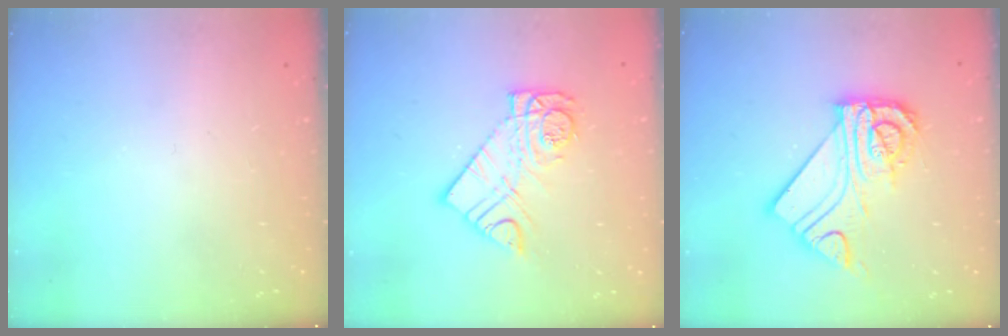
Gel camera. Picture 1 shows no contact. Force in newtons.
{"total": 11.7, "press": 11.7, "slide": 1.0}
{"total": 13.6, "press": 13.6, "slide": 0.7}